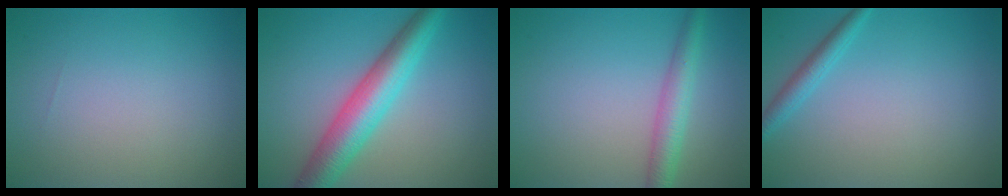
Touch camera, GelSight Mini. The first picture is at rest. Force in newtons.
{"total": 6.5, "press": 6.5, "slide": 0.1}
{"total": 3.2, "press": 3.2, "slide": 0.1}
{"total": 1.8, "press": 1.8, "slide": 0.1}